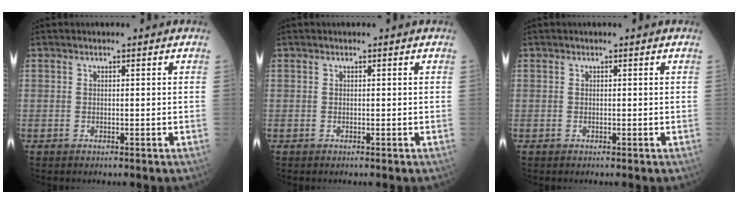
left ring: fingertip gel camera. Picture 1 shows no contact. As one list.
[{"total": 0.0}, {"total": 0.0}]